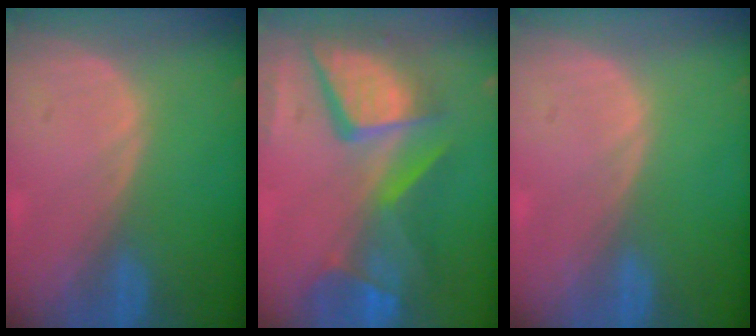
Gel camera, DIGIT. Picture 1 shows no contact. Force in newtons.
{"total": 12.8, "press": 10.4, "slide": 7.4}
{"total": 0.0}